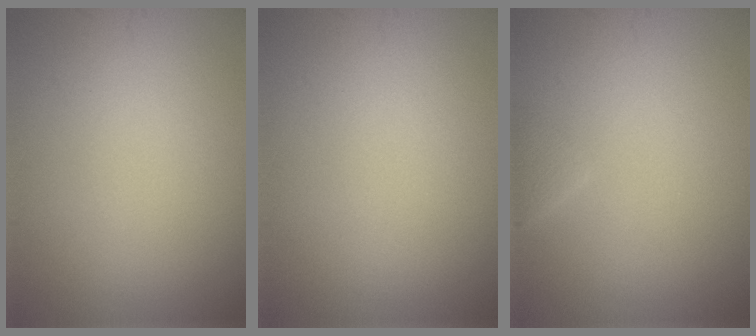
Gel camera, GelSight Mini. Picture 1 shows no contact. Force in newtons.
{"total": 0.0}
{"total": 1.0, "press": 1.0, "slide": 0.1}